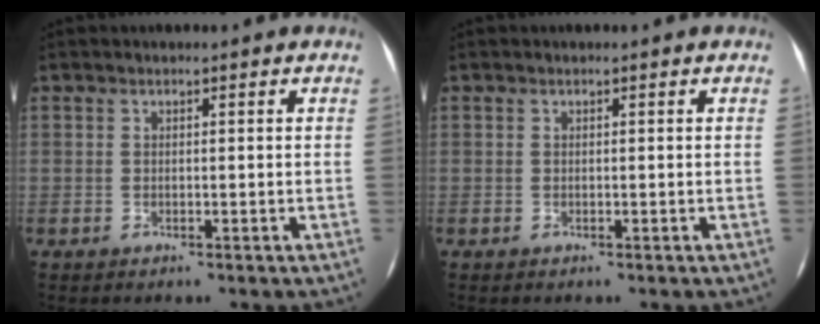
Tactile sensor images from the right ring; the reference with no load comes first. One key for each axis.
{"total": 0.0}